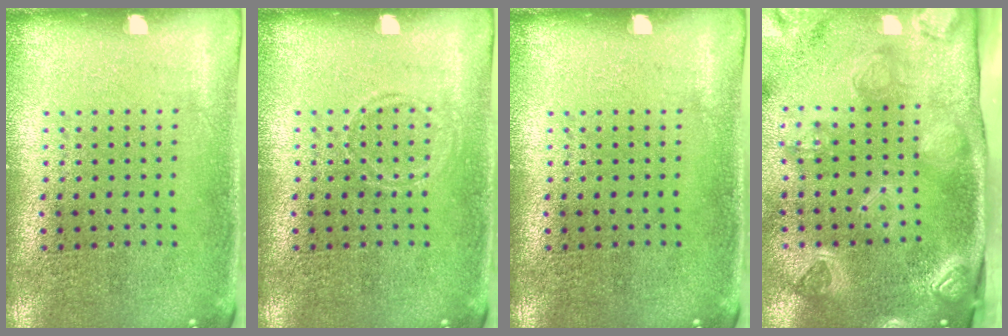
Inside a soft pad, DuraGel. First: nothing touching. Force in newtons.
{"total": 0.8, "press": 0.7, "slide": 0.2}
{"total": 0.0}
{"total": 4.1, "press": 3.0, "slide": 2.7}